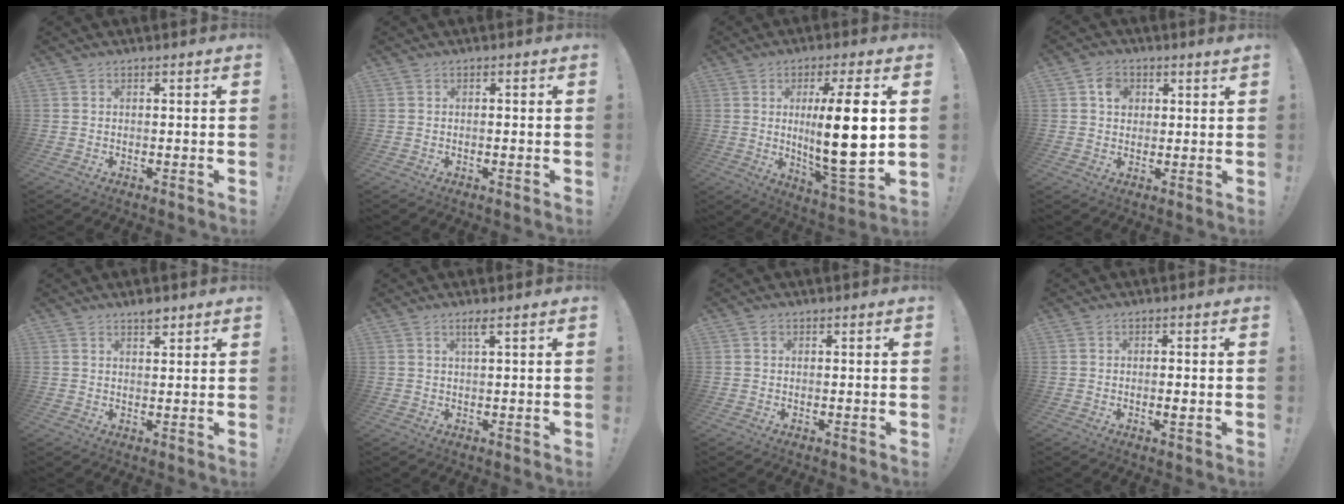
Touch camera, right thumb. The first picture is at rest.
{"total": 0.6, "force": [-0.5, 0.0, 0.4], "torque": [-0.006, 0.000, -0.009]}
{"total": 17.8, "force": [1.7, 3.2, 17.5], "torque": [-0.289, -0.026, 0.014]}
{"total": 4.8, "force": [2.0, 3.7, 2.4], "torque": [-0.030, -0.003, 0.034]}
{"total": 2.8, "force": [2.2, 1.1, 1.3], "torque": [-0.007, -0.015, 0.037]}
{"total": 2.4, "force": [1.3, -0.2, 2.0], "torque": [-0.037, -0.002, 0.019]}
{"total": 0.7, "force": [0.3, 0.7, 0.2], "torque": [0.004, 0.000, 0.003]}
{"total": 1.5, "force": [-0.5, 0.2, 1.4], "torque": [-0.022, 0.000, -0.009]}